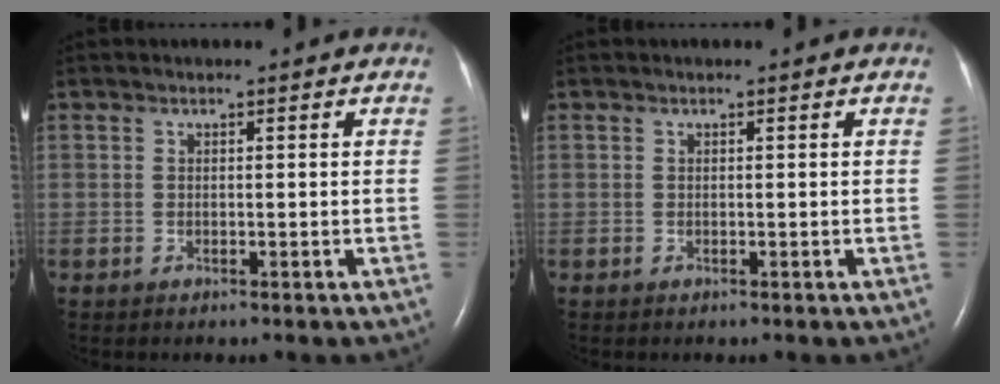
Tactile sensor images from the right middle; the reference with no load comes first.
{"total": 0.0}